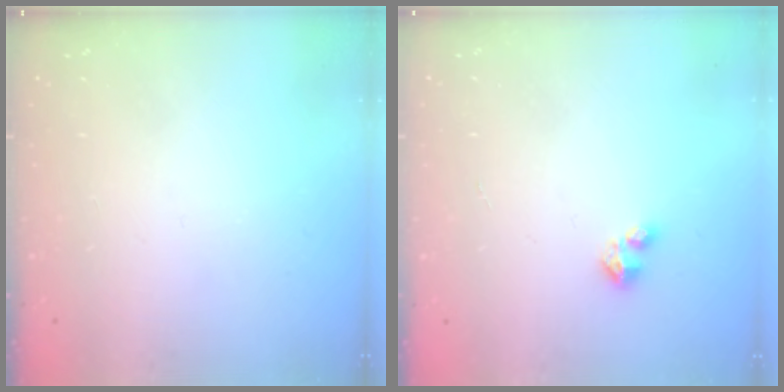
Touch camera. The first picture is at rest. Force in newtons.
{"total": 2.1, "press": 2.1, "slide": 0.2}